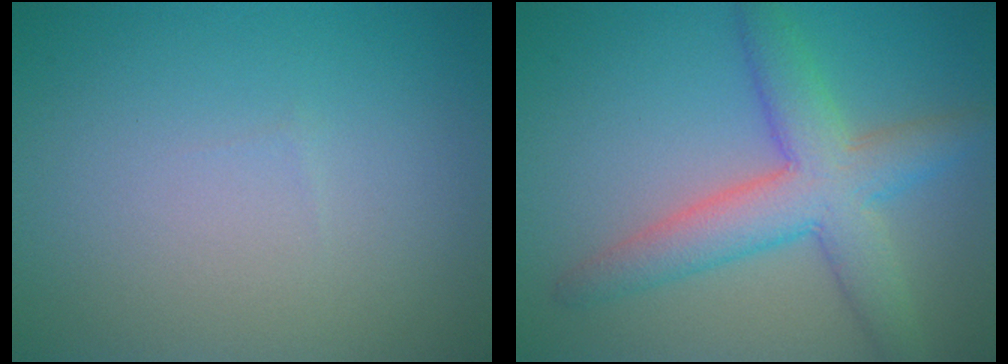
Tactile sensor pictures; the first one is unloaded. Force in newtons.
{"total": 6.2, "press": 6.2, "slide": 0.2}